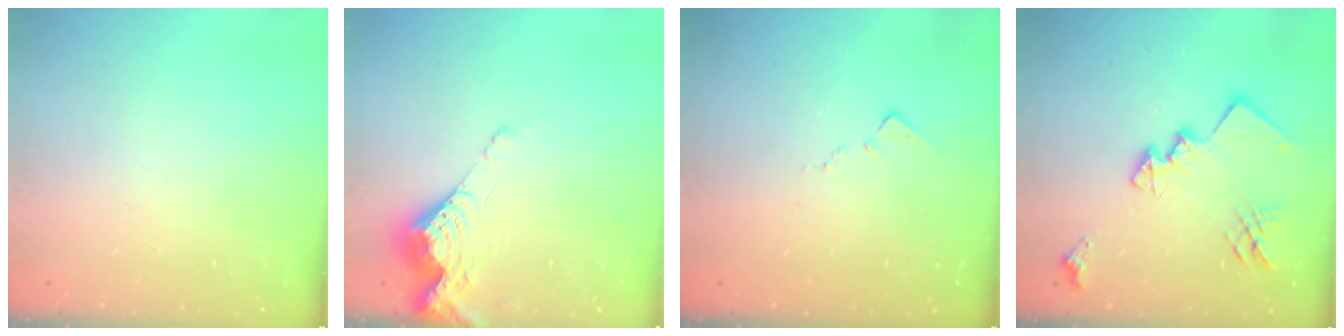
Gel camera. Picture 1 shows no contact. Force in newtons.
{"total": 8.9, "press": 8.9, "slide": 0.3}
{"total": 7.9, "press": 7.9, "slide": 0.9}
{"total": 17.0, "press": 17.0, "slide": 1.1}